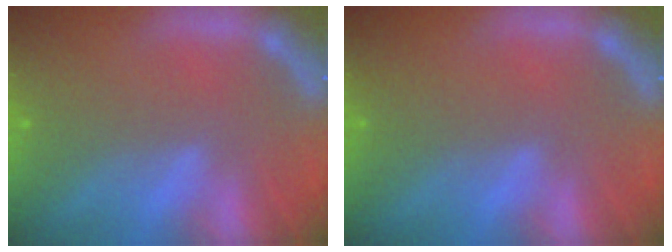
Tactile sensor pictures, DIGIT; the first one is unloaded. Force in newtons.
{"total": 0.0}